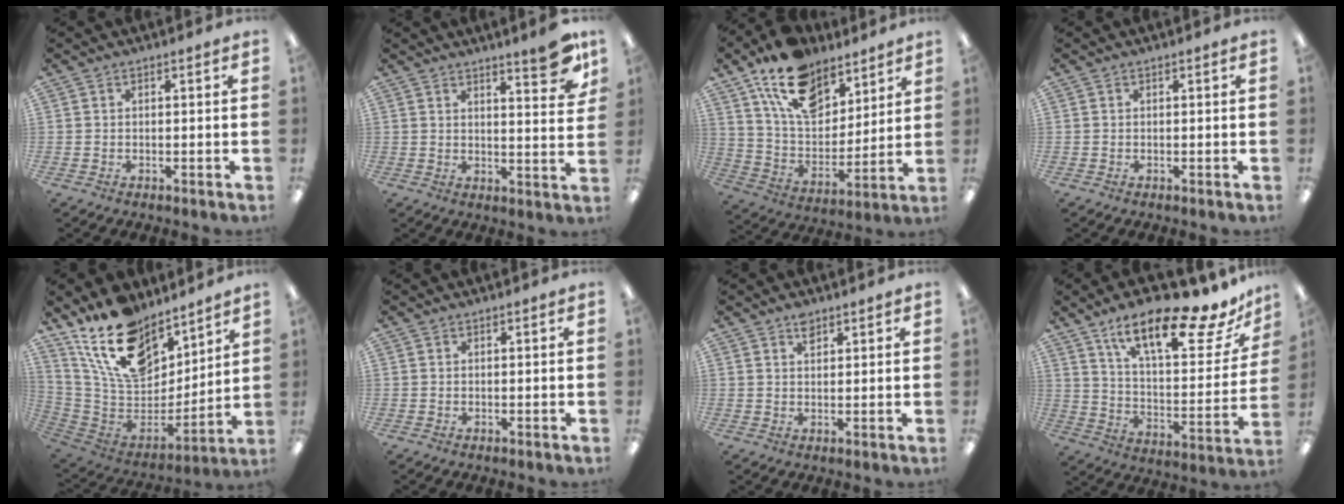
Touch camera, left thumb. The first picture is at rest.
{"total": 9.8, "force": [6.8, 2.0, 6.7], "torque": [-0.079, -0.040, 0.108]}
{"total": 17.7, "force": [12.0, 9.9, 8.5], "torque": [-0.150, -0.063, 0.220]}
{"total": 0.0}
{"total": 21.0, "force": [14.3, 11.5, 10.2], "torque": [-0.193, -0.086, 0.265]}
{"total": 0.0}
{"total": 2.5, "force": [1.9, 1.2, 1.2], "torque": [-0.020, -0.003, 0.033]}
{"total": 22.1, "force": [15.7, 6.0, 14.3], "torque": [-0.213, -0.102, 0.253]}